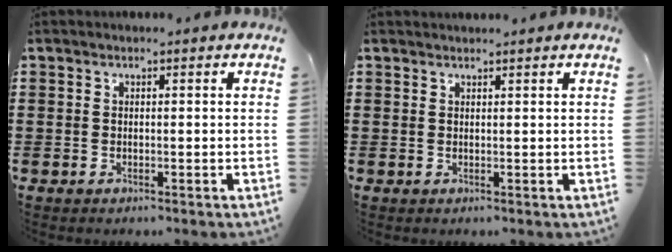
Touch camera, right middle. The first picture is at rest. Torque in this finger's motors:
{"motor_torque": [0.09, -0.09, 0.09, 0.03]}